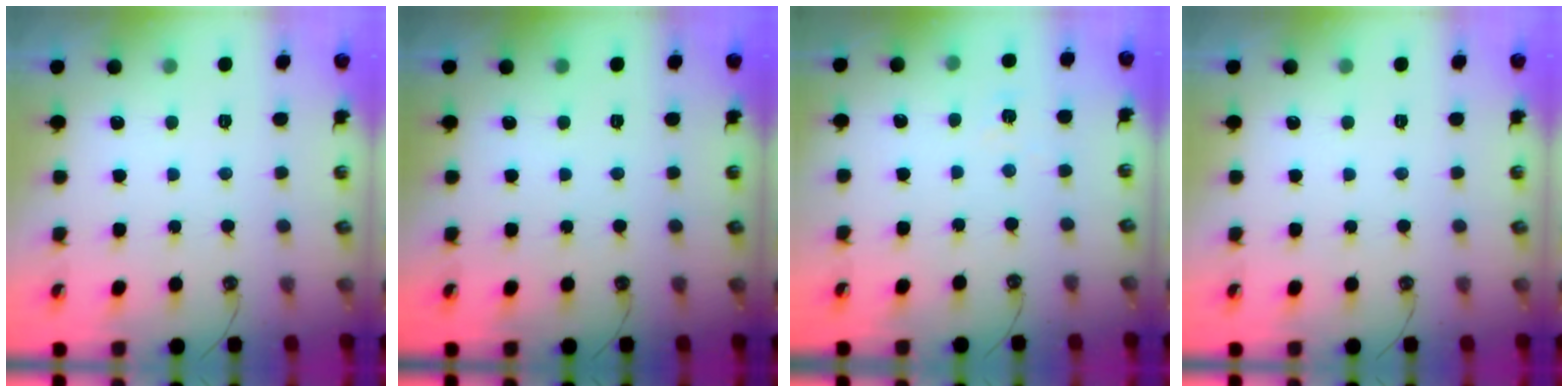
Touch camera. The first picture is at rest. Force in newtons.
{"total": 0.0}
{"total": 3.9, "press": 3.9, "slide": 0.4}
{"total": 0.0}